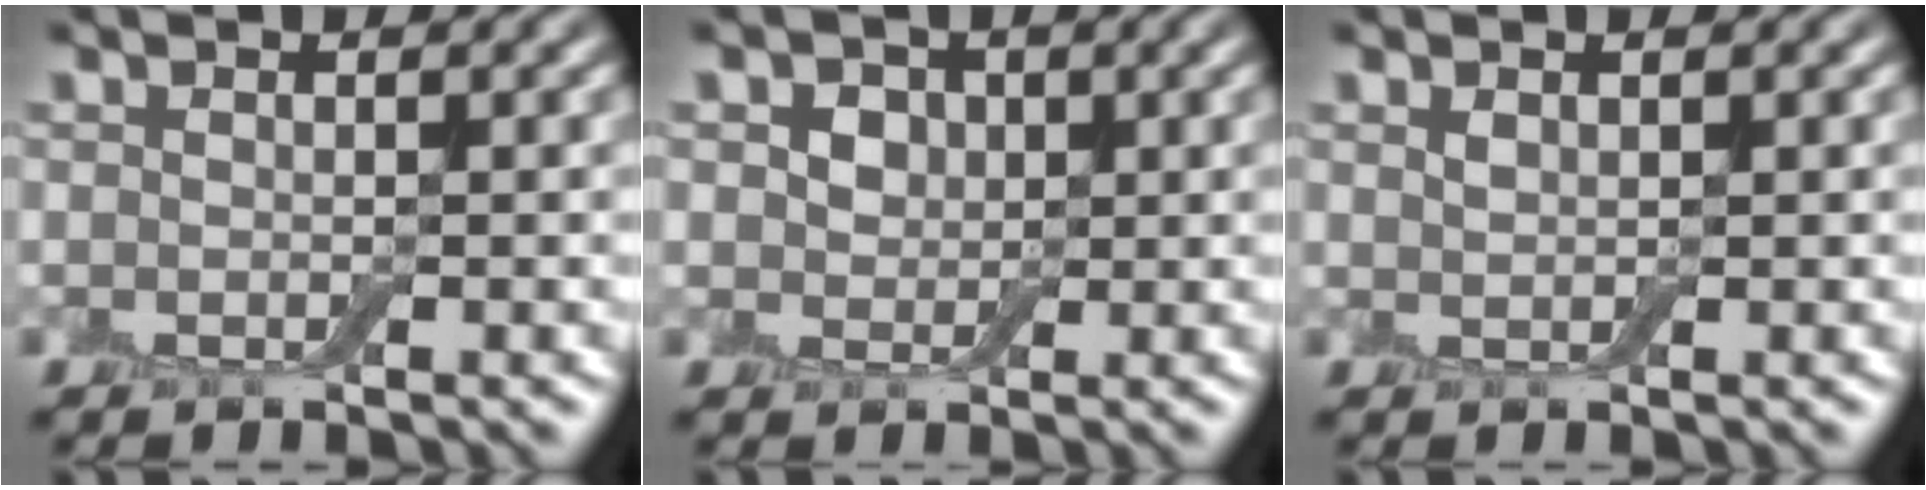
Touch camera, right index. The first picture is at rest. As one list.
[{"total": 3.6, "force": [1.6, 2.7, 1.8], "torque": [-0.032, 0.012, 0.009]}, {"total": 0.6, "force": [0.5, 0.3, 0.3], "torque": [-0.012, 0.000, 0.012]}]